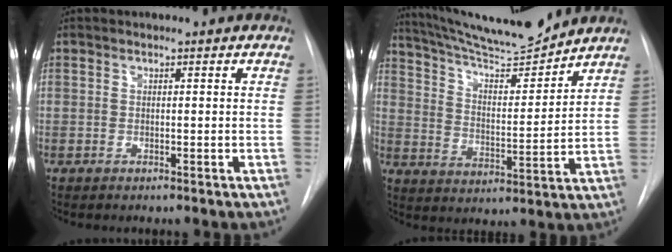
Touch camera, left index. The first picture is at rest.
{"total": 14.1, "force": [13.4, 0.0, 4.4], "torque": [-0.081, -0.008, 0.227]}